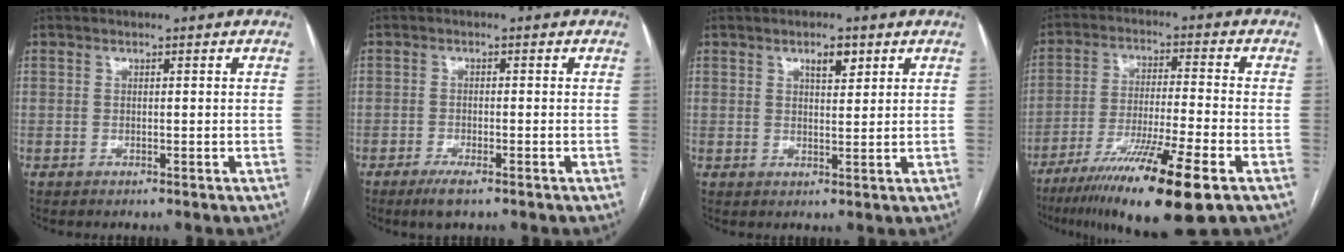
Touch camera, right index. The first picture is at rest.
{"total": 2.9, "force": [-2.0, 0.5, 2.1], "torque": [-0.042, -0.004, -0.035]}
{"total": 3.1, "force": [1.8, 1.0, 2.3], "torque": [-0.039, 0.000, 0.030]}
{"total": 16.3, "force": [-10.0, 0.2, 12.9], "torque": [-0.217, -0.041, -0.171]}